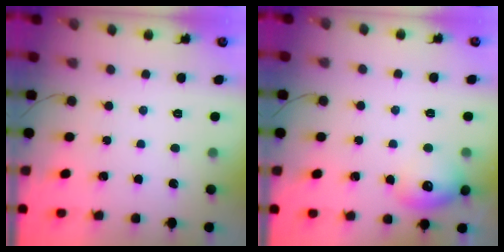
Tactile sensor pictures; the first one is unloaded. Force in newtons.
{"total": 12.2, "press": 12.2, "slide": 1.1}